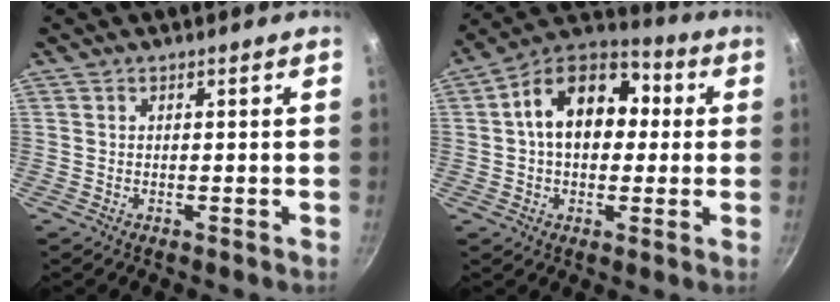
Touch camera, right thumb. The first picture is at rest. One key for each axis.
{"total": 16.9, "fx": 2.3, "fy": 11.8, "fz": 11.9, "tx": -0.153, "ty": 0.034, "tz": 0.015}